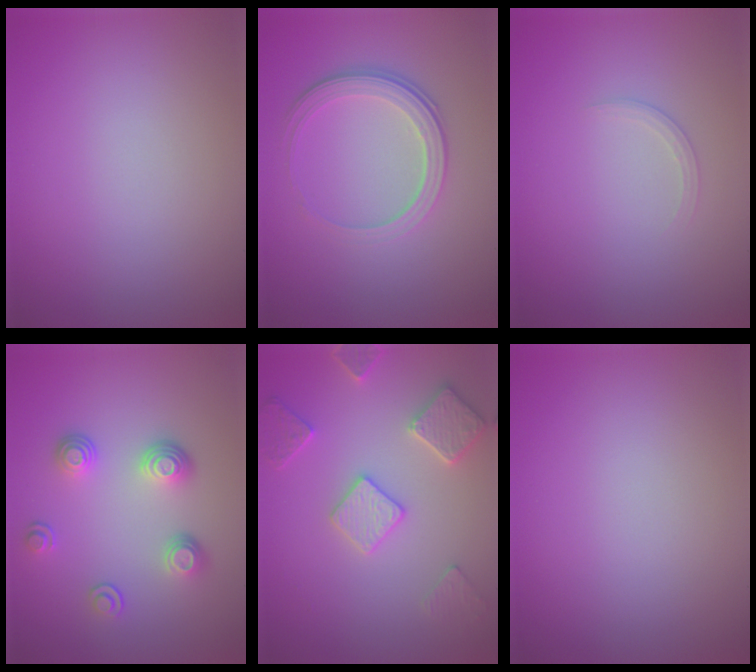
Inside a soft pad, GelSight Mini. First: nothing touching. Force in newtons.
{"total": 3.8, "press": 2.8, "slide": 2.6}
{"total": 1.0, "press": 1.0, "slide": 0.0}
{"total": 3.3, "press": 2.6, "slide": 2.1}
{"total": 3.5, "press": 3.4, "slide": 0.9}
{"total": 0.0}